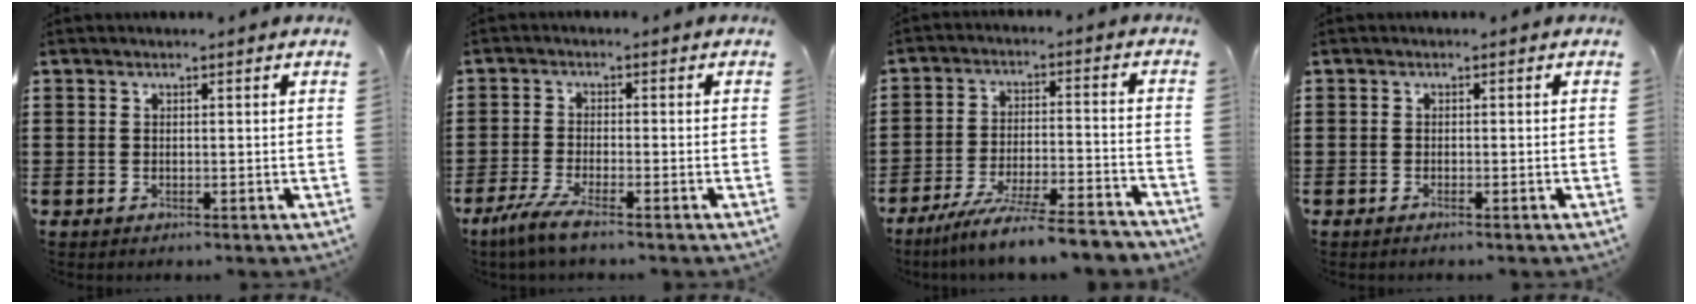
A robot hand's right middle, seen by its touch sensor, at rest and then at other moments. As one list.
[{"total": 4.2, "force": [-3.2, 0.0, 2.8], "torque": [-0.074, -0.017, -0.066]}, {"total": 8.3, "force": [-7.5, -0.3, 3.7], "torque": [-0.066, -0.002, -0.143]}, {"total": 0.5, "force": [-0.4, 0.0, 0.3], "torque": [-0.006, -0.002, -0.007]}]